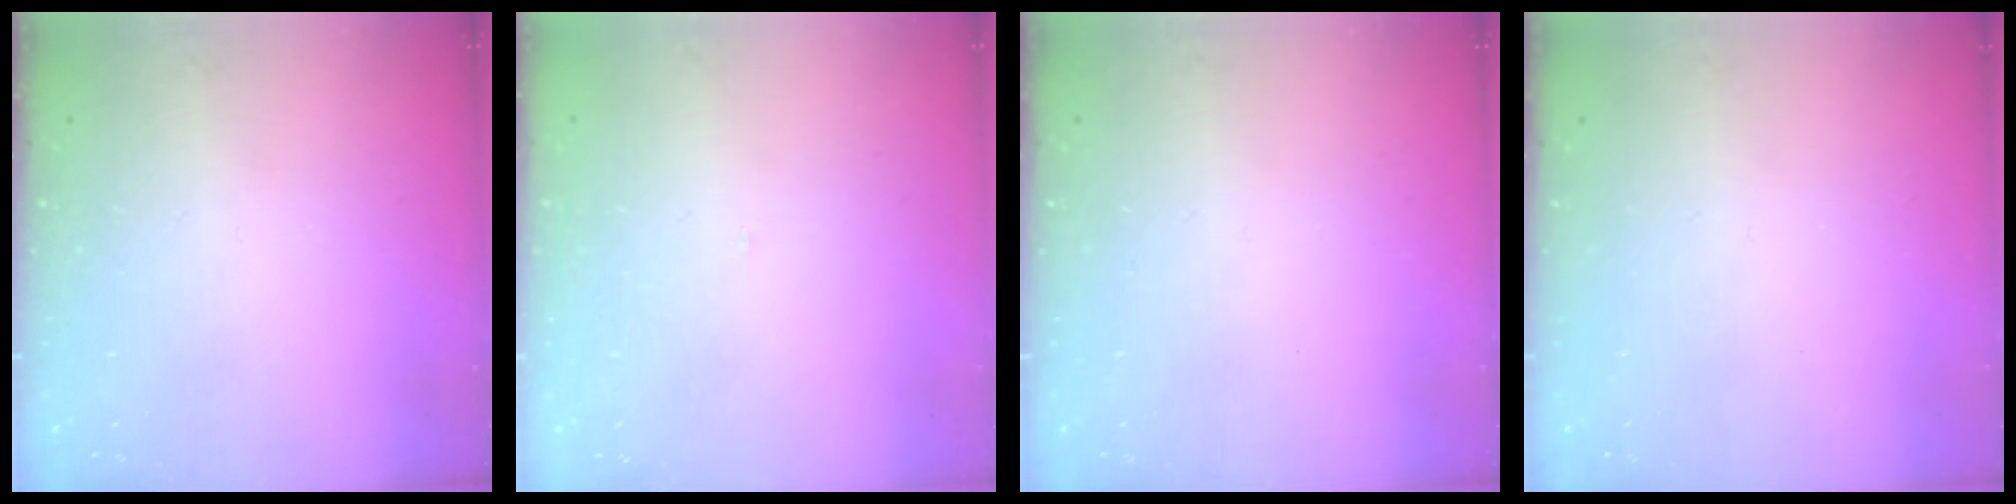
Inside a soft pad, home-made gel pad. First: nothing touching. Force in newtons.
{"total": 1.7, "press": 1.6, "slide": 0.1}
{"total": 0.0}
{"total": 0.0}